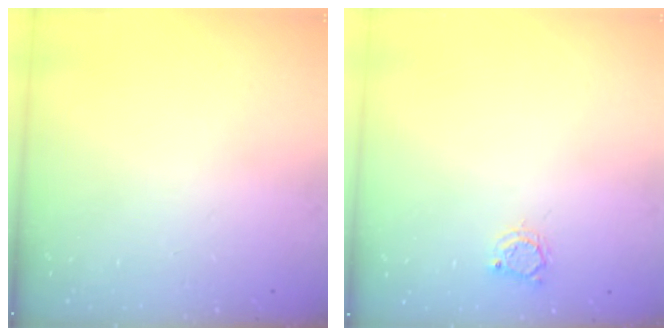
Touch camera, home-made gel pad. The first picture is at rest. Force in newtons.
{"total": 2.9, "press": 2.8, "slide": 0.4}